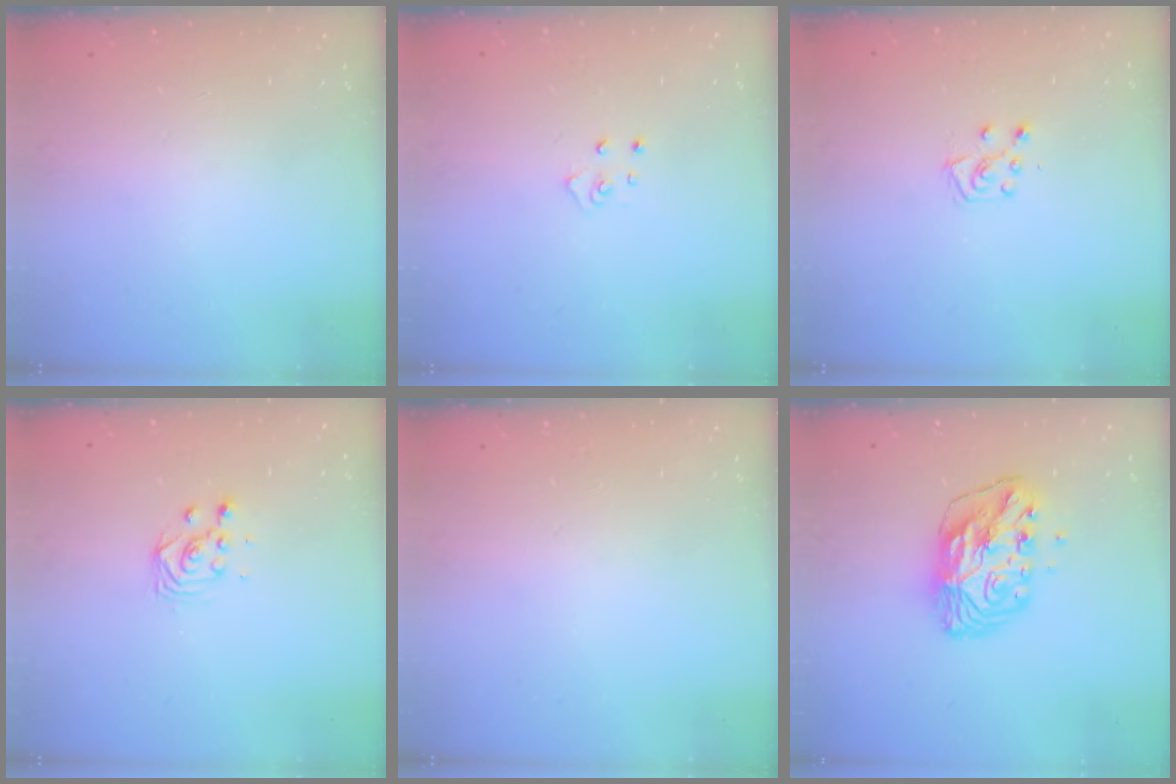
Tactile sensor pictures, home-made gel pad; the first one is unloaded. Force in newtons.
{"total": 3.9, "press": 3.8, "slide": 0.4}
{"total": 6.3, "press": 6.3, "slide": 0.3}
{"total": 2.8, "press": 2.8, "slide": 0.3}
{"total": 0.0}
{"total": 11.3, "press": 11.2, "slide": 1.6}